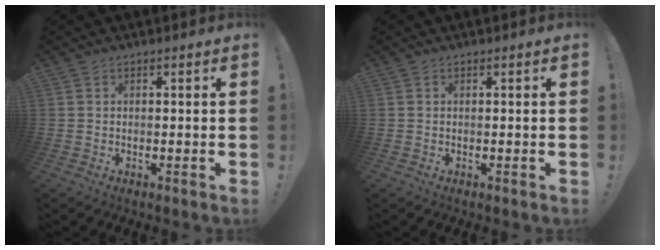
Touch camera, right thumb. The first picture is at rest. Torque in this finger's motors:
{"motor_torque": [0.03, 0.40, -0.28, 0.22, -0.04]}